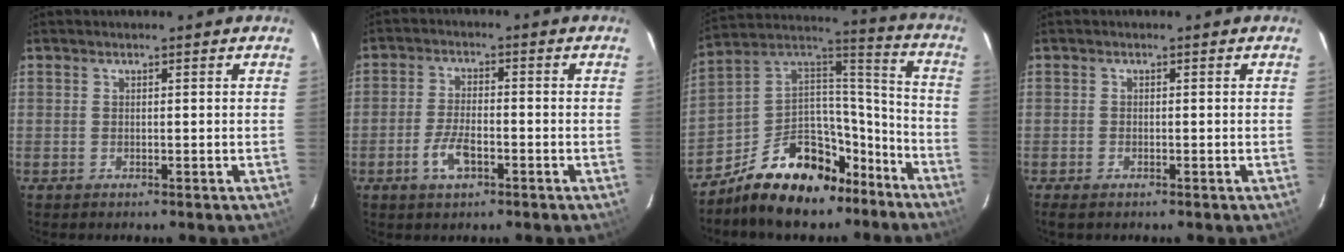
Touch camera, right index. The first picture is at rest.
{"total": 5.6, "force": [-2.7, 2.4, 4.3], "torque": [-0.095, 0.000, -0.049]}
{"total": 20.7, "force": [-13.8, 11.0, 10.8], "torque": [-0.205, 0.059, -0.206]}
{"total": 1.4, "force": [-1.0, 0.5, 0.8], "torque": [-0.018, -0.004, -0.020]}